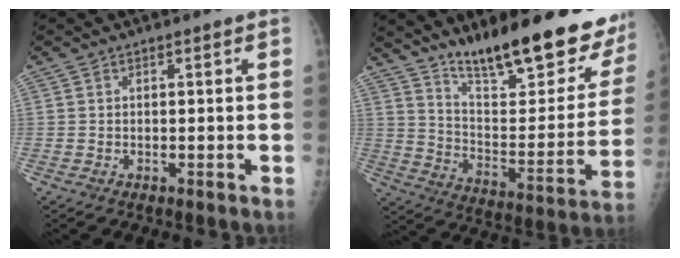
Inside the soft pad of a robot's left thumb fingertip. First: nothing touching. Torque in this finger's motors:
{"motor_torque": [0.76, 0.36, 1.12, -1.66, 0.08]}